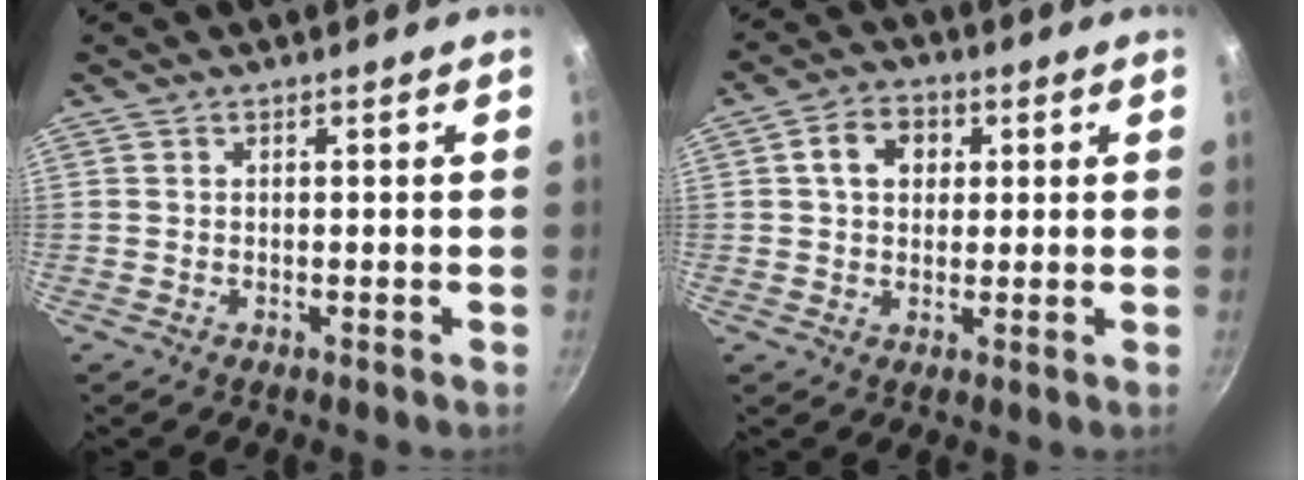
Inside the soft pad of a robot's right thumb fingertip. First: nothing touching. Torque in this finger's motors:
{"motor_torque": [0.52, 1.32, 0.70, -0.03, 0.04]}